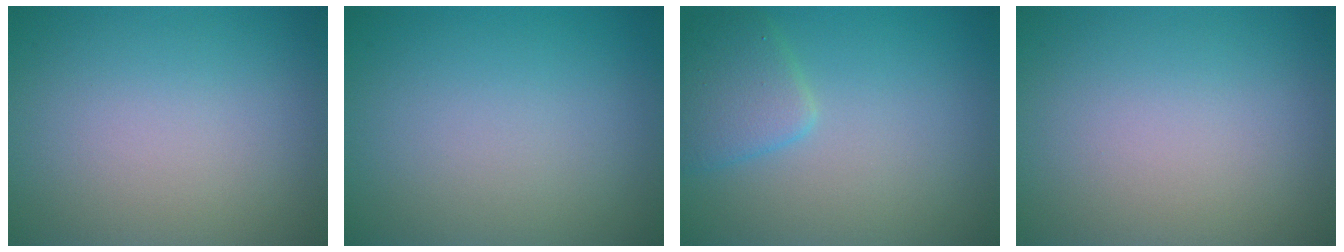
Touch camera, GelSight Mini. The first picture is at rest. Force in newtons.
{"total": 0.0}
{"total": 2.8, "press": 2.8, "slide": 0.1}
{"total": 0.0}